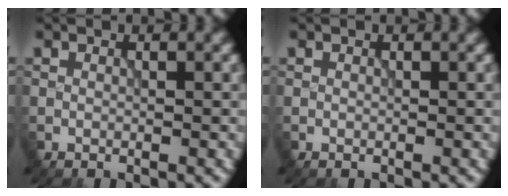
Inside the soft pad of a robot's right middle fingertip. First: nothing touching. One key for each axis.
{"total": 0.0}